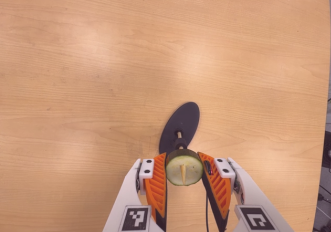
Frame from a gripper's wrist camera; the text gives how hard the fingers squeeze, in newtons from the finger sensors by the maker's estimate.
{"total": 9.1, "left": 7.9, "right": 10.4}